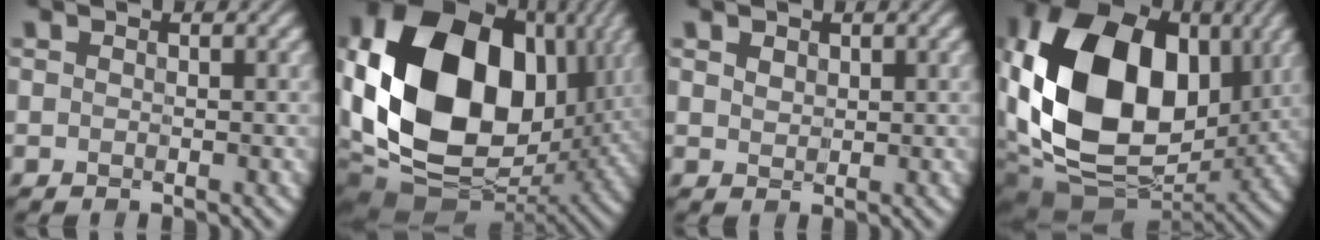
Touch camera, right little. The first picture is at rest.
{"total": 18.6, "force": [1.1, 13.8, 12.5], "torque": [-0.274, -0.022, 0.034]}
{"total": 1.5, "force": [0.7, 1.1, 0.8], "torque": [-0.020, -0.001, 0.015]}
{"total": 16.7, "force": [0.9, 12.0, 11.5], "torque": [-0.240, -0.018, 0.018]}